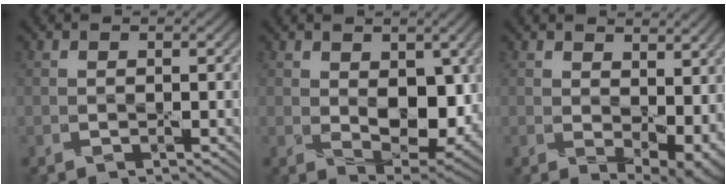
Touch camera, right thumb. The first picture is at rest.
{"total": 8.1, "force": [0.7, 4.8, 6.5], "torque": [-0.116, -0.020, 0.022]}
{"total": 7.6, "force": [1.4, 4.6, 5.9], "torque": [-0.089, -0.025, 0.044]}